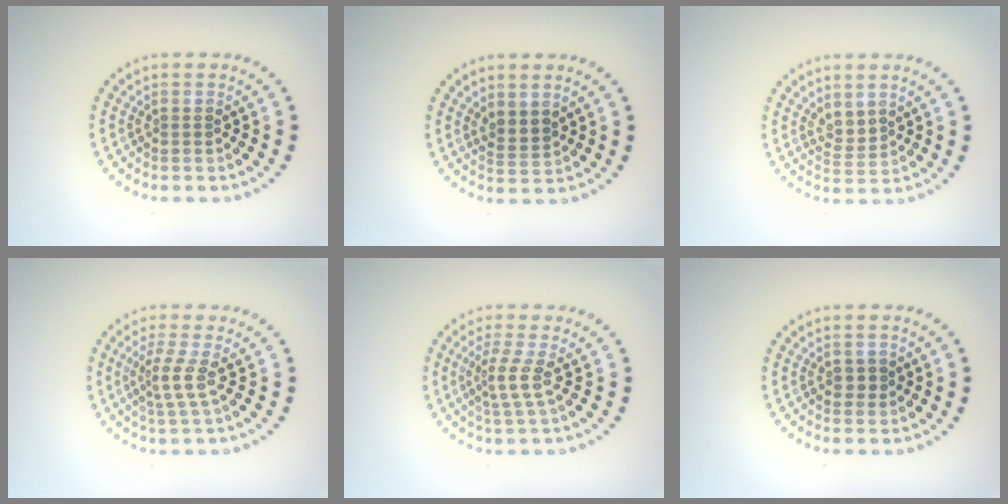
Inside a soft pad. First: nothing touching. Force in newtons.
{"total": 1.8, "press": 1.4, "slide": 1.1}
{"total": 1.7, "press": 1.3, "slide": 1.0}
{"total": 2.2, "press": 1.5, "slide": 1.6}
{"total": 2.2, "press": 1.5, "slide": 1.6}
{"total": 1.1, "press": 1.1, "slide": 0.2}